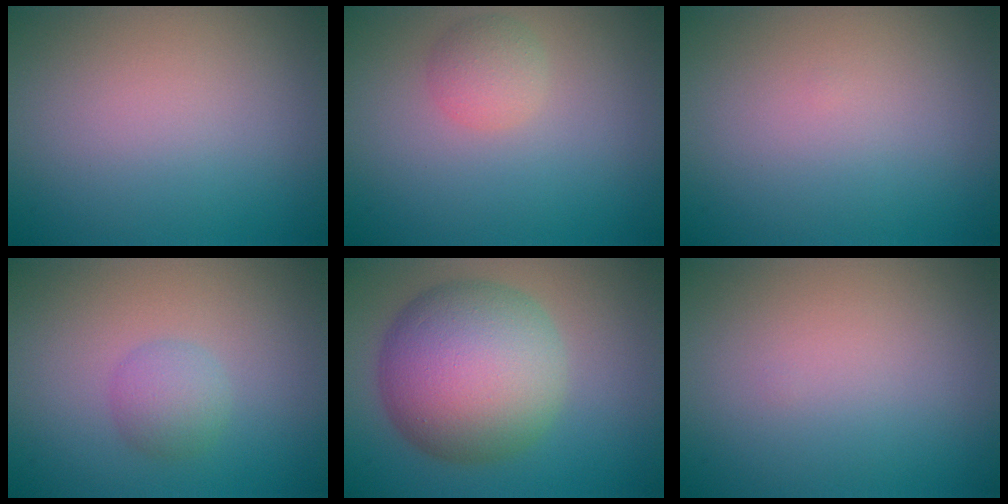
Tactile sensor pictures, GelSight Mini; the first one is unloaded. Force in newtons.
{"total": 2.1, "press": 2.1, "slide": 0.1}
{"total": 0.0}
{"total": 2.1, "press": 2.1, "slide": 0.1}
{"total": 11.5, "press": 11.5, "slide": 0.2}
{"total": 0.0}